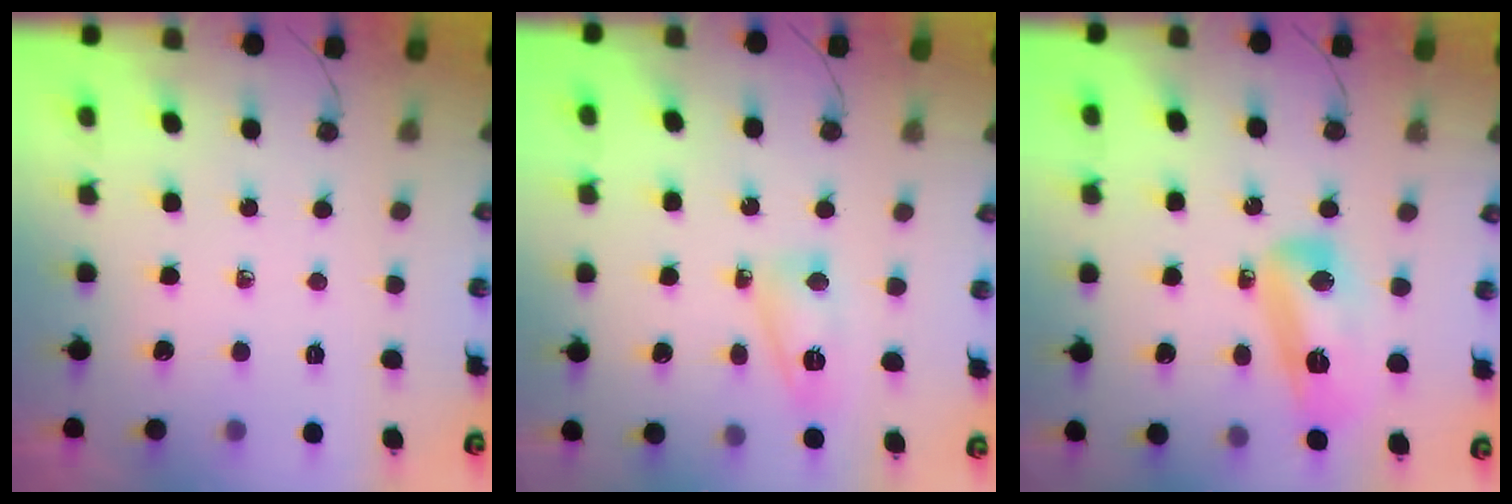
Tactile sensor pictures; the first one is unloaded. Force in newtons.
{"total": 7.5, "press": 7.4, "slide": 1.1}
{"total": 11.9, "press": 11.8, "slide": 1.1}